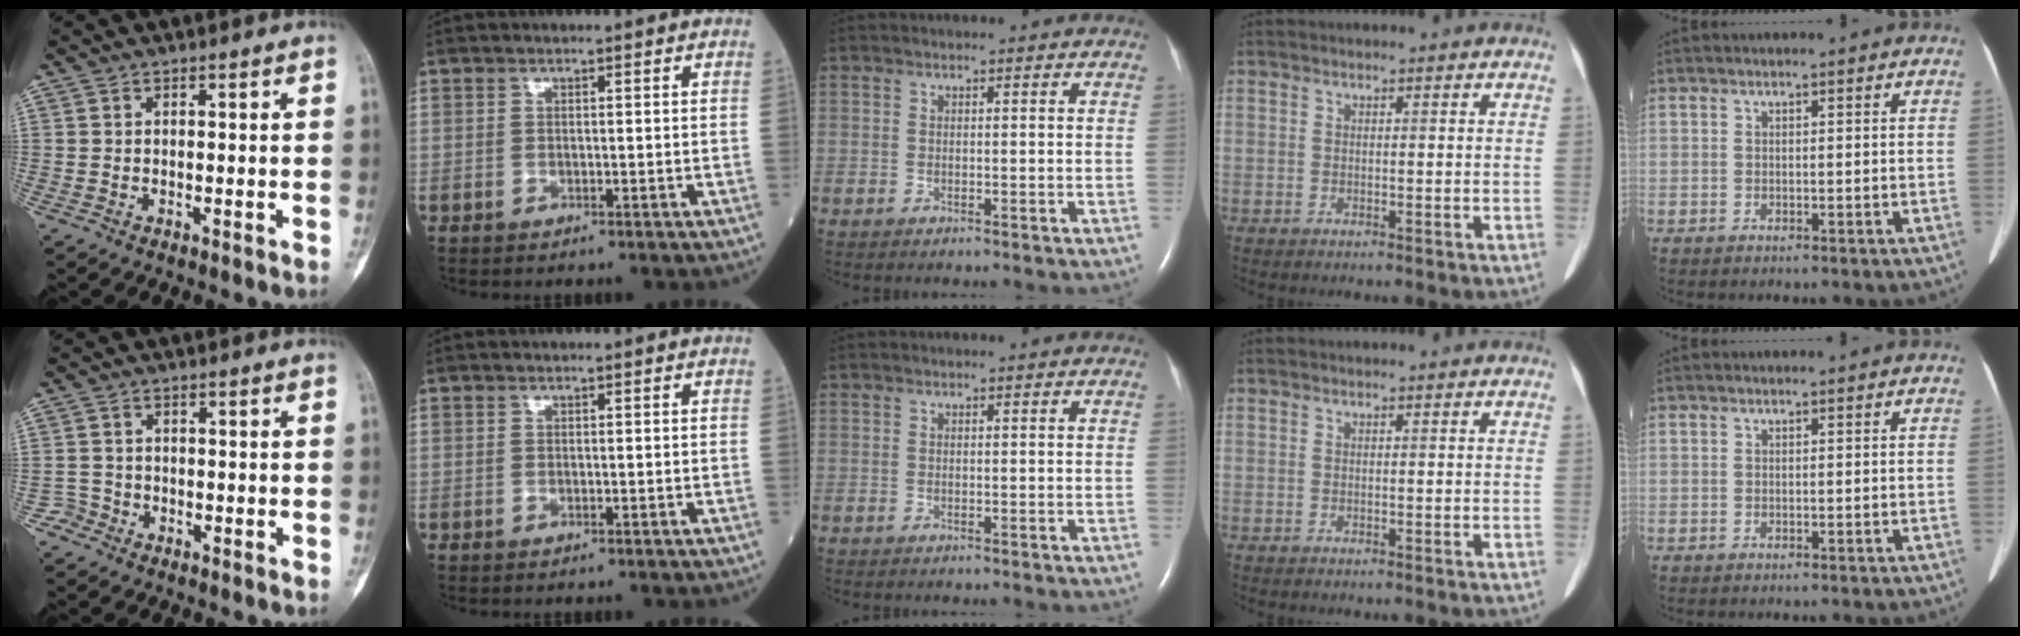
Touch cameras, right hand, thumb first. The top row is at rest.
{"thumb": {"total": 2.0, "force": [-1.3, 1.4, -0.5], "torque": [0.018, 0.007, -0.031]}}